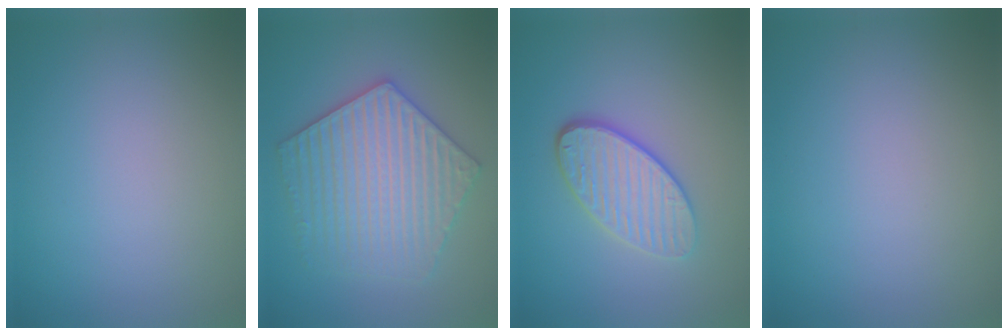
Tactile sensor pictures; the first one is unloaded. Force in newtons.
{"total": 6.1, "press": 6.1, "slide": 0.8}
{"total": 4.0, "press": 3.3, "slide": 2.4}
{"total": 0.0}